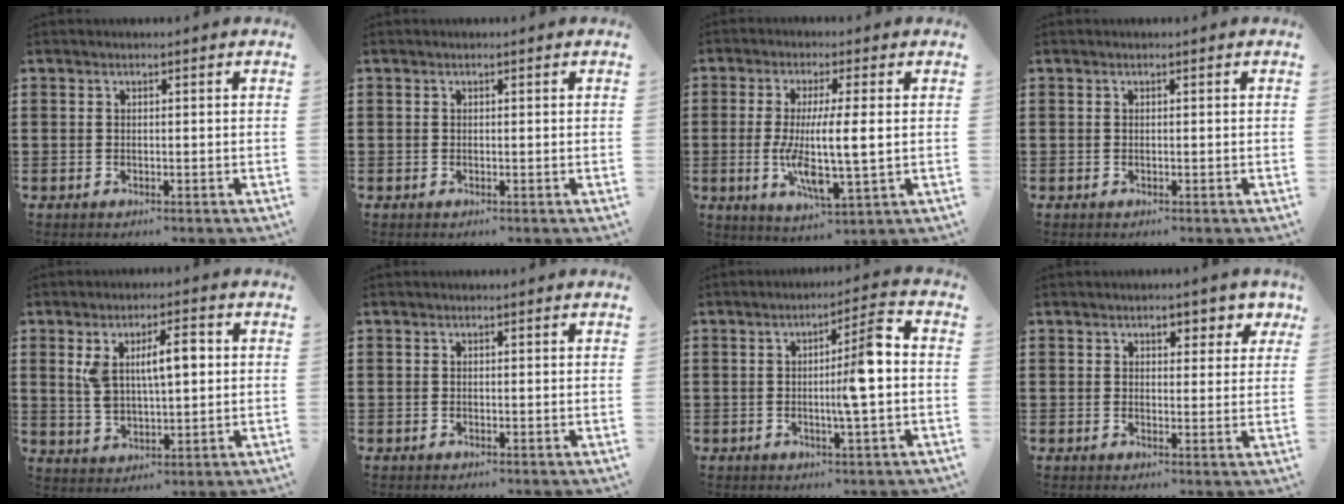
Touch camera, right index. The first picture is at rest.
{"total": 0.0}
{"total": 8.6, "force": [-0.1, 1.6, 8.4], "torque": [-0.165, -0.011, -0.003]}
{"total": 0.0}
{"total": 7.8, "force": [2.1, 3.2, 6.8], "torque": [-0.131, 0.008, 0.032]}
{"total": 0.0}
{"total": 6.8, "force": [-0.5, 0.2, 6.8], "torque": [-0.103, -0.008, -0.017]}
{"total": 3.1, "force": [1.9, 1.8, 1.6], "torque": [-0.024, 0.005, 0.027]}